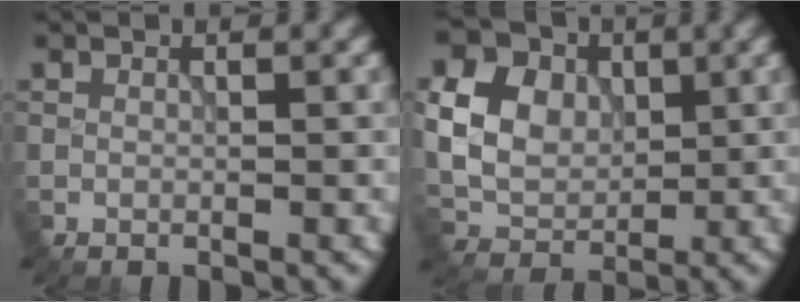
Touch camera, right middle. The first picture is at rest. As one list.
[{"total": 11.2, "force": [2.8, 9.0, 6.0], "torque": [-0.137, 0.029, 0.047]}]